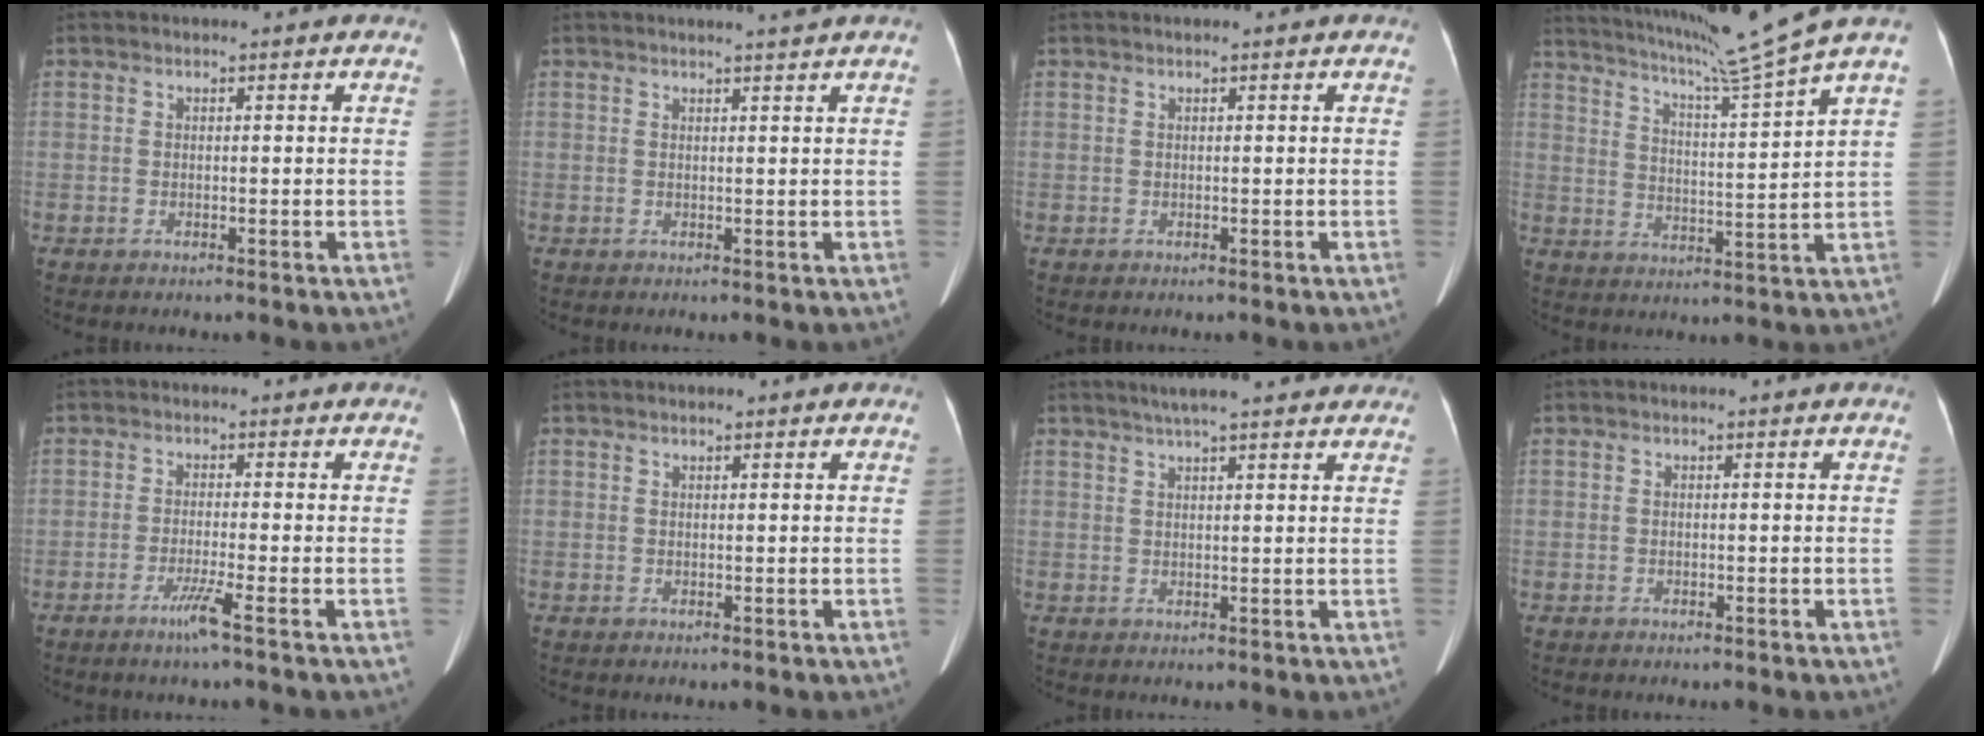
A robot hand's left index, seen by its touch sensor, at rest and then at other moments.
{"total": 2.3, "force": [2.0, -0.8, 0.8], "torque": [-0.012, -0.005, 0.028]}
{"total": 0.7, "force": [0.6, -0.1, 0.3], "torque": [-0.007, 0.009, 0.012]}
{"total": 12.6, "force": [10.8, -3.8, 5.3], "torque": [-0.097, -0.041, 0.170]}
{"total": 3.0, "force": [-1.8, -0.9, 2.2], "torque": [-0.048, -0.008, -0.039]}
{"total": 0.8, "force": [0.7, 0.2, 0.4], "torque": [-0.010, 0.009, 0.009]}
{"total": 11.6, "force": [9.7, 1.6, 6.2], "torque": [-0.083, 0.030, 0.120]}
{"total": 0.0}